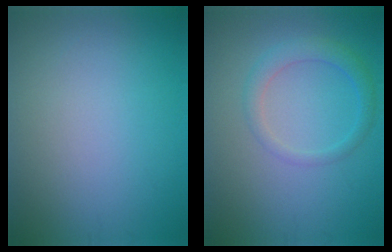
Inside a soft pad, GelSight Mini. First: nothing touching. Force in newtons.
{"total": 2.3, "press": 2.3, "slide": 0.1}